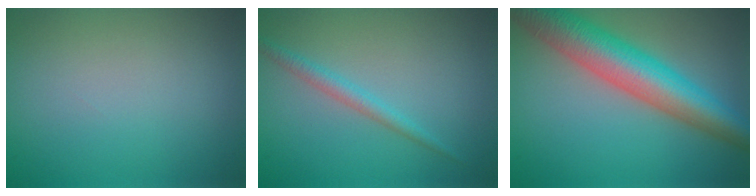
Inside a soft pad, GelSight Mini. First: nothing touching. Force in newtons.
{"total": 1.7, "press": 1.7, "slide": 0.1}
{"total": 8.7, "press": 8.6, "slide": 0.4}